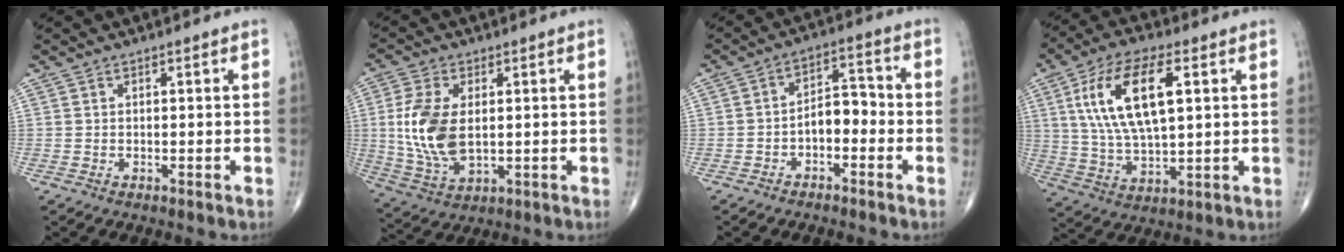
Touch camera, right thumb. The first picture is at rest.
{"total": 13.3, "force": [1.2, 7.4, 10.9], "torque": [-0.227, -0.012, 0.033]}
{"total": 6.2, "force": [-2.1, 3.7, 4.6], "torque": [-0.055, 0.037, -0.043]}
{"total": 16.7, "force": [4.7, 7.0, 14.4], "torque": [-0.267, -0.001, 0.087]}